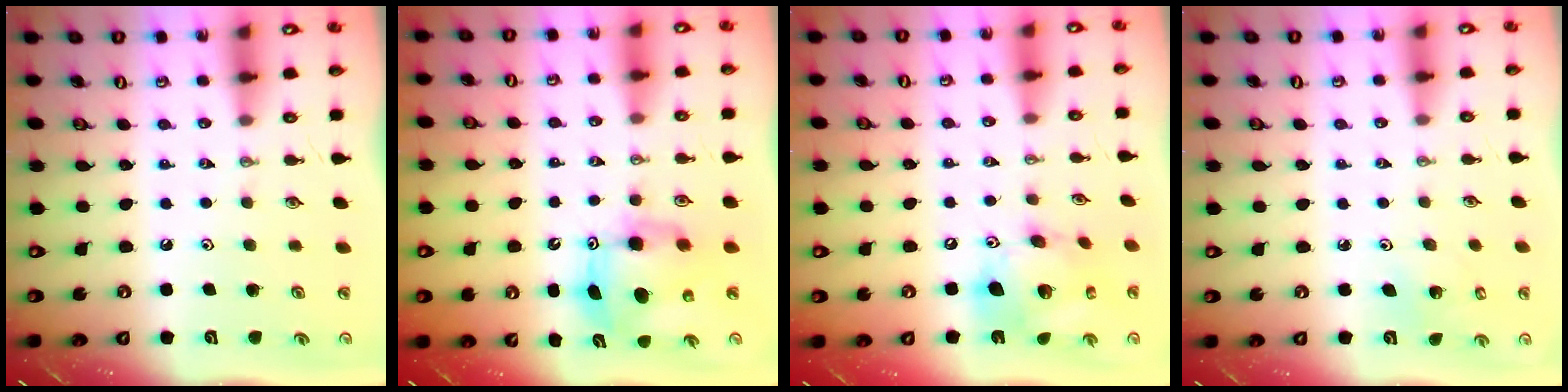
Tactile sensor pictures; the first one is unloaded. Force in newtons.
{"total": 9.1, "press": 9.0, "slide": 0.8}
{"total": 15.7, "press": 15.6, "slide": 1.9}
{"total": 2.7, "press": 2.7, "slide": 0.2}